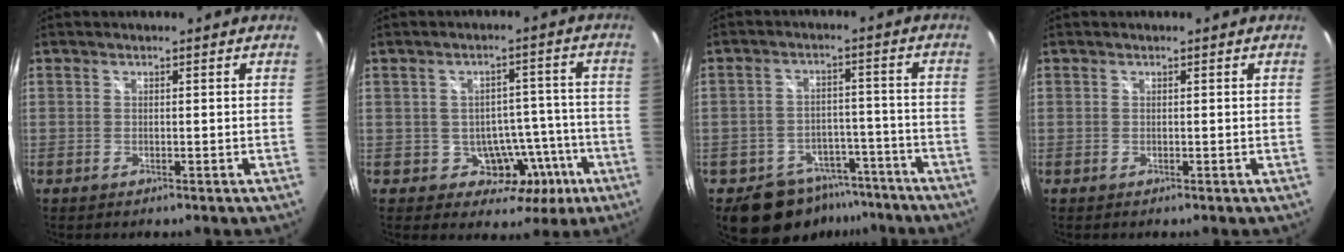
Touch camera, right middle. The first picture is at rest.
{"total": 7.8, "force": [-3.1, 6.5, 3.1], "torque": [-0.048, 0.028, -0.024]}
{"total": 10.4, "force": [-7.5, 6.7, 2.8], "torque": [-0.063, 0.019, -0.090]}
{"total": 0.0}